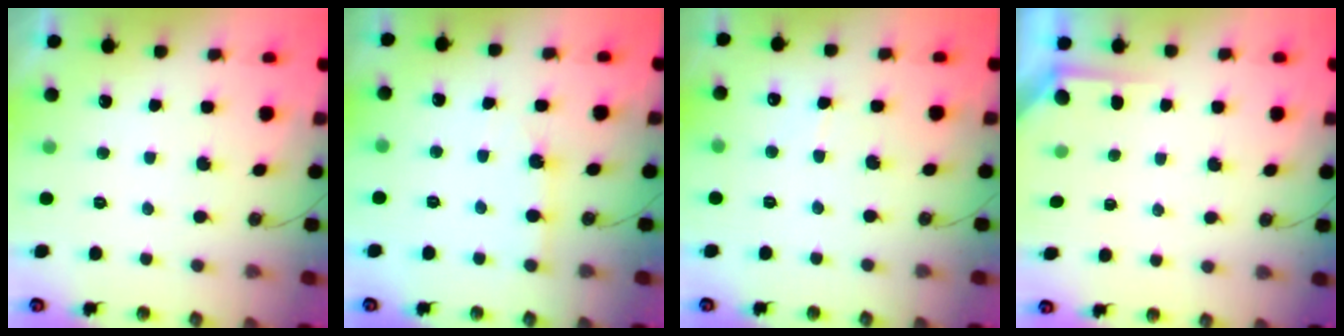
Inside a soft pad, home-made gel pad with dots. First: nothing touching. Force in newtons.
{"total": 2.5, "press": 2.5, "slide": 0.3}
{"total": 3.8, "press": 3.7, "slide": 0.7}
{"total": 1.5, "press": 1.5, "slide": 0.3}